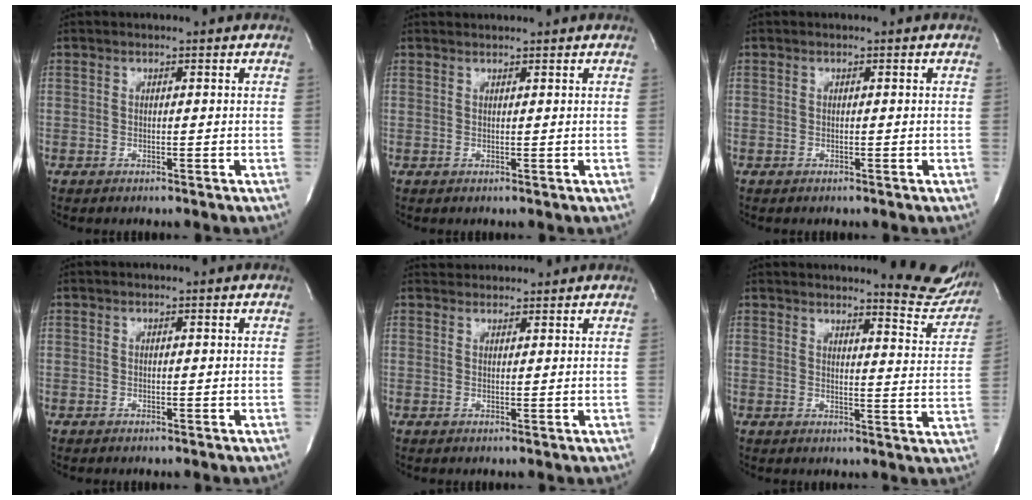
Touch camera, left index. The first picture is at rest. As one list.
[{"total": 2.3, "force": [2.2, -0.2, 0.2], "torque": [-0.005, 0.014, 0.034]}, {"total": 0.0}, {"total": 0.0}, {"total": 3.9, "force": [3.8, 0.9, 0.2], "torque": [-0.006, 0.029, 0.057]}, {"total": 10.5, "force": [10.2, 0.9, 2.2], "torque": [-0.011, -0.057, 0.103]}]